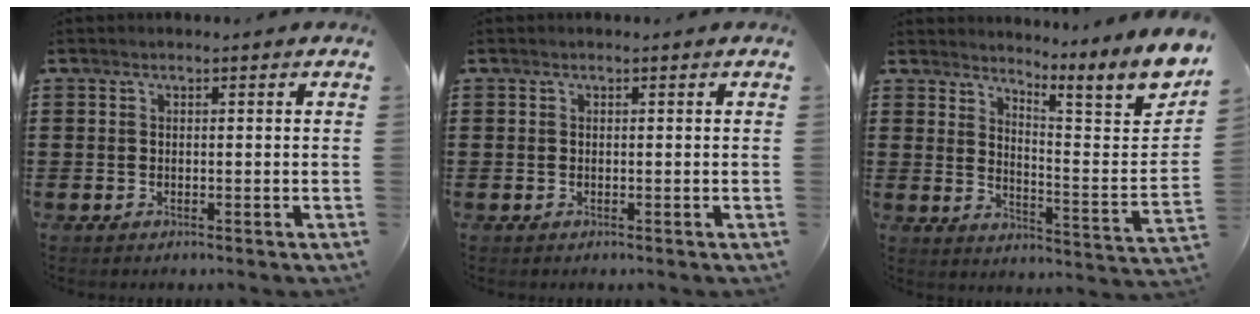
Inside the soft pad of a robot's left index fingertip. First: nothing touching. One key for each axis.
{"total": 0.0}
{"total": 6.6, "fx": 4.9, "fy": -0.3, "fz": 4.5, "tx": -0.072, "ty": -0.062, "tz": 0.072}